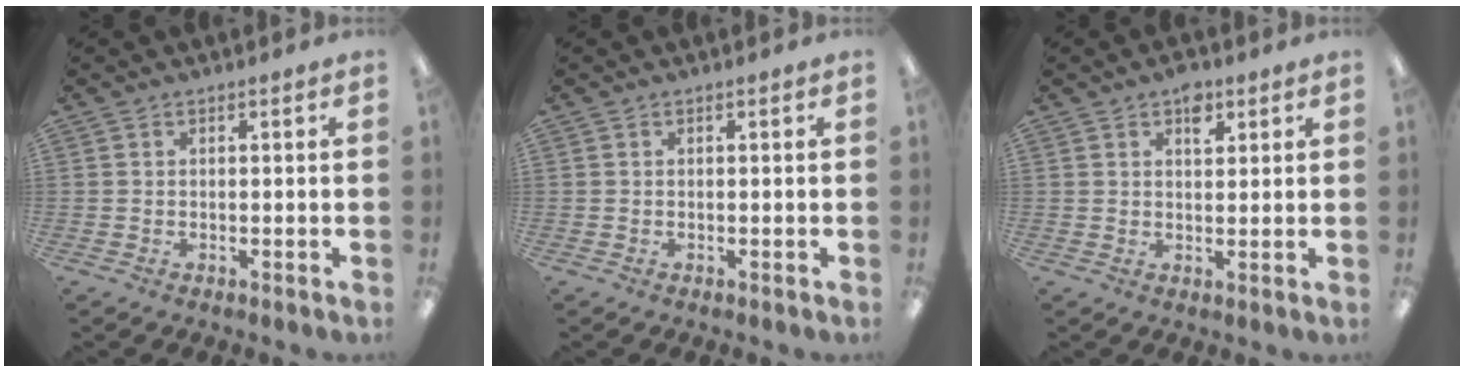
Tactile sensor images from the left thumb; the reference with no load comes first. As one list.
[{"total": 0.0}, {"total": 4.3, "force": [2.5, 2.4, 2.5], "torque": [-0.021, -0.008, 0.038]}]